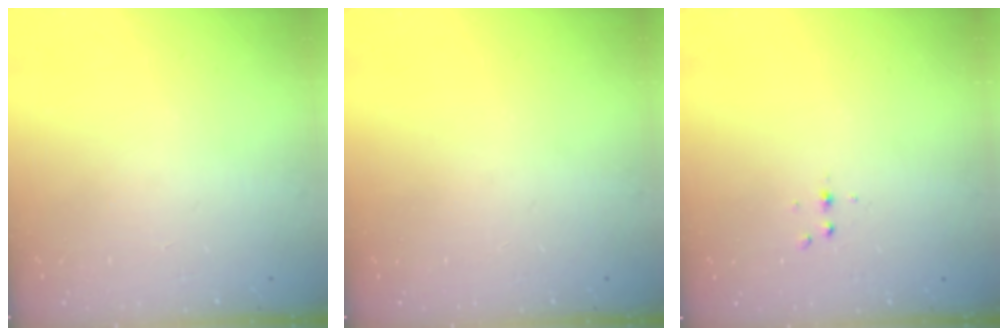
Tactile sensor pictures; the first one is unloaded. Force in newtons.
{"total": 0.0}
{"total": 3.2, "press": 3.1, "slide": 0.4}